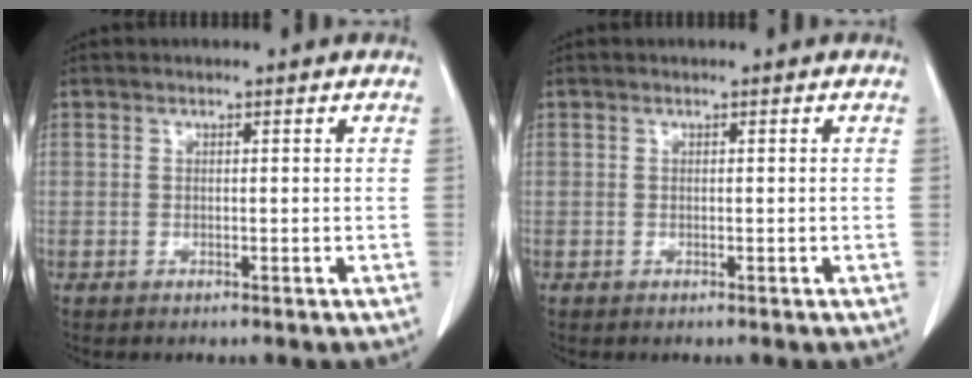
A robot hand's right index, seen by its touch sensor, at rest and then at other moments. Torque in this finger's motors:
{"motor_torque": [0.01, 0.00, 0.02, 0.00]}